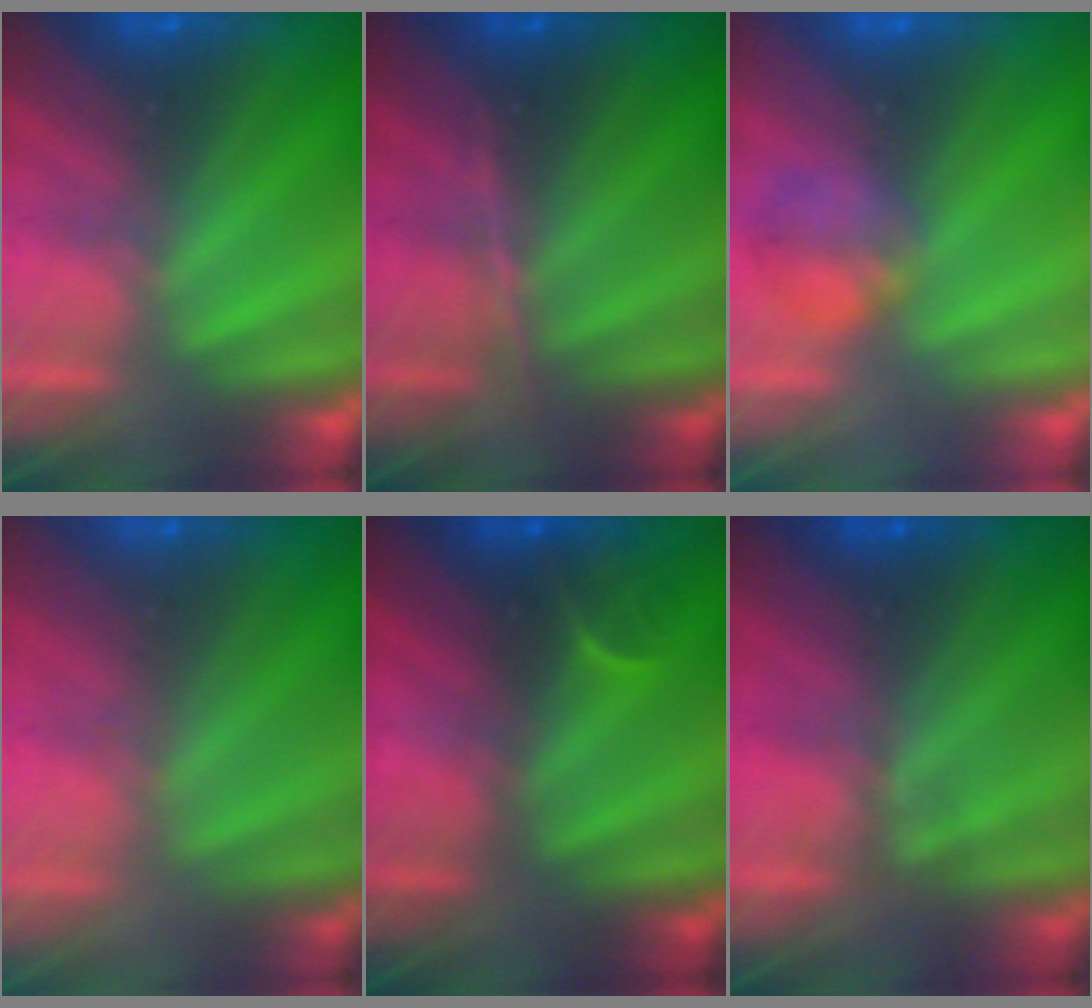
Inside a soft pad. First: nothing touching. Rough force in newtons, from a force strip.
{"total": 2.9}
{"total": 3.5}
{"total": 9.5}
{"total": 2.8}
{"total": 1.4}